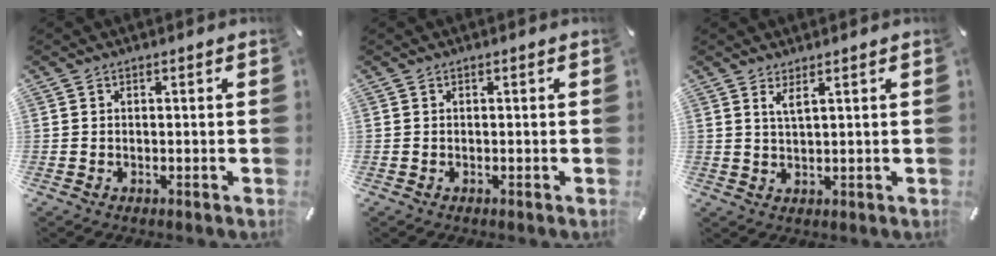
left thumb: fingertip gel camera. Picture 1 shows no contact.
{"total": 0.0}
{"total": 2.9, "force": [1.9, 0.4, 2.2], "torque": [-0.047, 0.000, 0.033]}